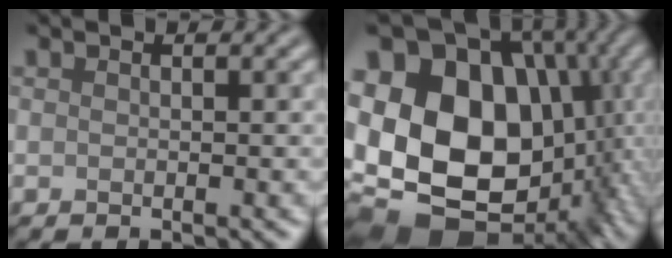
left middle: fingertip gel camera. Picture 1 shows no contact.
{"total": 20.9, "force": [-1.0, 16.1, 13.3], "torque": [-0.264, -0.017, 0.001]}